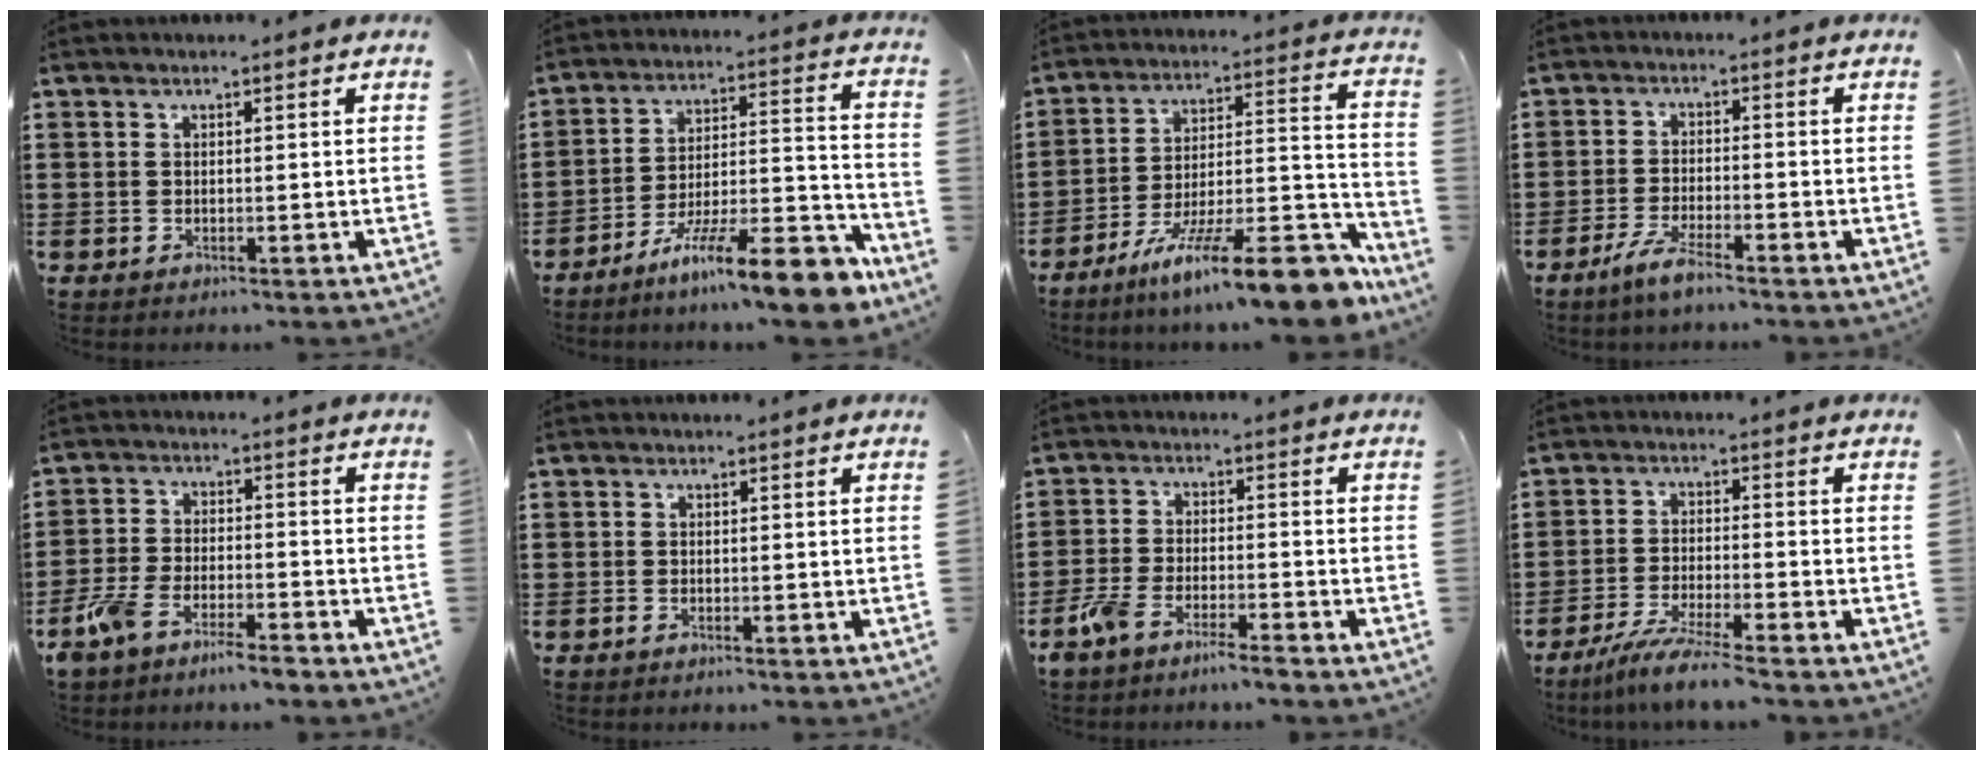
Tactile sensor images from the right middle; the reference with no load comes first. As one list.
[{"total": 13.8, "force": [-10.5, 1.5, 8.8], "torque": [-0.130, 0.034, -0.185]}, {"total": 15.5, "force": [-11.3, 1.6, 10.4], "torque": [-0.152, 0.034, -0.190]}, {"total": 4.2, "force": [-3.2, 0.2, 2.7], "torque": [-0.066, -0.009, -0.063]}, {"total": 6.0, "force": [-5.2, 1.2, 2.8], "torque": [-0.081, -0.004, -0.108]}, {"total": 0.5, "force": [-0.4, 0.1, 0.3], "torque": [-0.008, -0.003, -0.007]}, {"total": 4.7, "force": [-4.1, 0.6, 2.2], "torque": [-0.073, -0.009, -0.089]}, {"total": 5.7, "force": [-4.9, -0.5, 2.8], "torque": [-0.064, -0.021, -0.095]}]